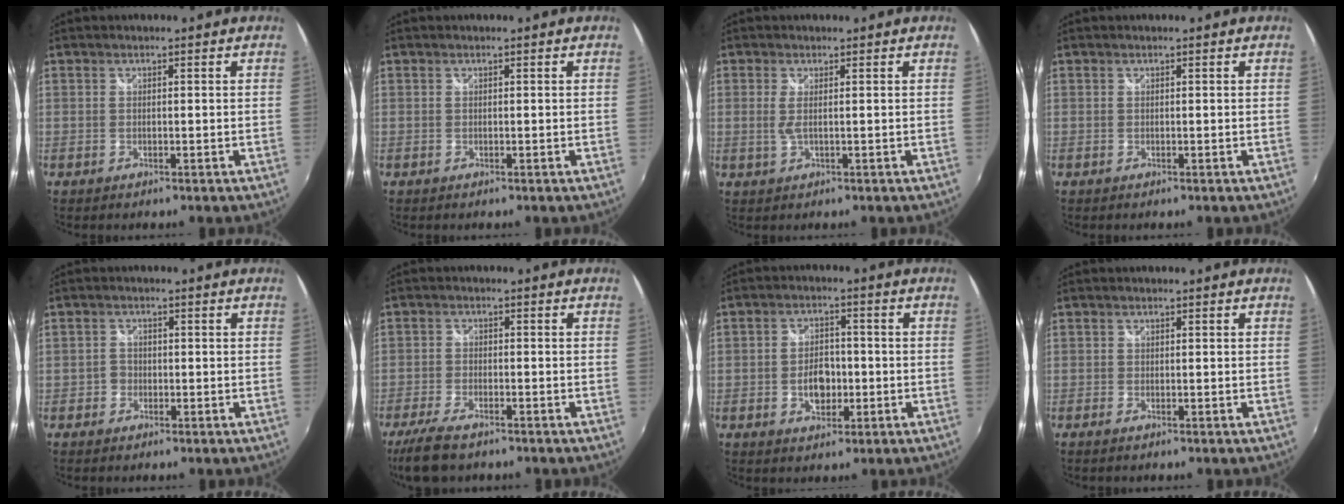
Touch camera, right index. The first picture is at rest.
{"total": 0.0}
{"total": 1.7, "force": [0.2, 0.1, 1.7], "torque": [-0.034, -0.003, 0.002]}
{"total": 0.0}
{"total": 2.0, "force": [-1.1, 1.7, 0.2], "torque": [-0.005, 0.005, -0.020]}
{"total": 8.0, "force": [-6.1, 2.5, 4.5], "torque": [-0.118, -0.020, -0.114]}
{"total": 5.7, "force": [-1.4, 3.8, 4.0], "torque": [-0.075, 0.005, -0.019]}
{"total": 0.7, "force": [-0.5, 0.3, 0.3], "torque": [-0.007, -0.004, -0.012]}